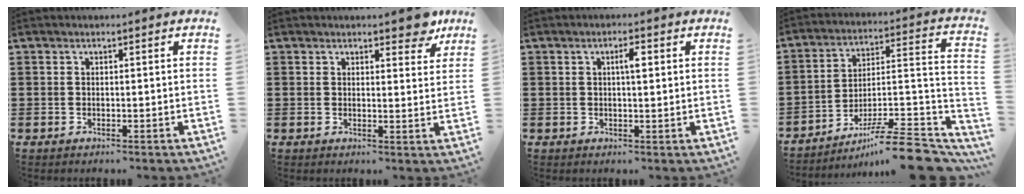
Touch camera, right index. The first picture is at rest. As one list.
[{"total": 3.9, "force": [3.3, 1.4, 1.7], "torque": [-0.009, -0.009, 0.055]}, {"total": 2.4, "force": [0.5, 0.6, 2.2], "torque": [-0.036, 0.003, 0.004]}, {"total": 10.6, "force": [-8.4, 1.6, 6.4], "torque": [-0.085, 0.026, -0.156]}]